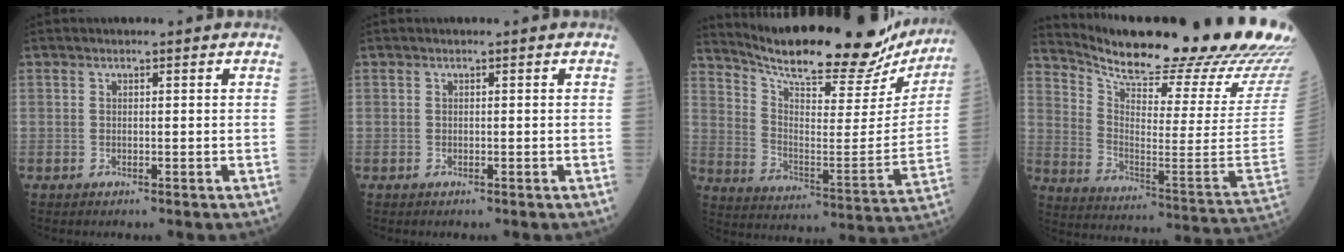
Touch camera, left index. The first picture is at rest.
{"total": 0.0}
{"total": 26.8, "force": [24.1, 4.8, 10.6], "torque": [-0.172, -0.065, 0.329]}
{"total": 31.1, "force": [27.7, 1.8, 14.1], "torque": [-0.238, -0.127, 0.363]}